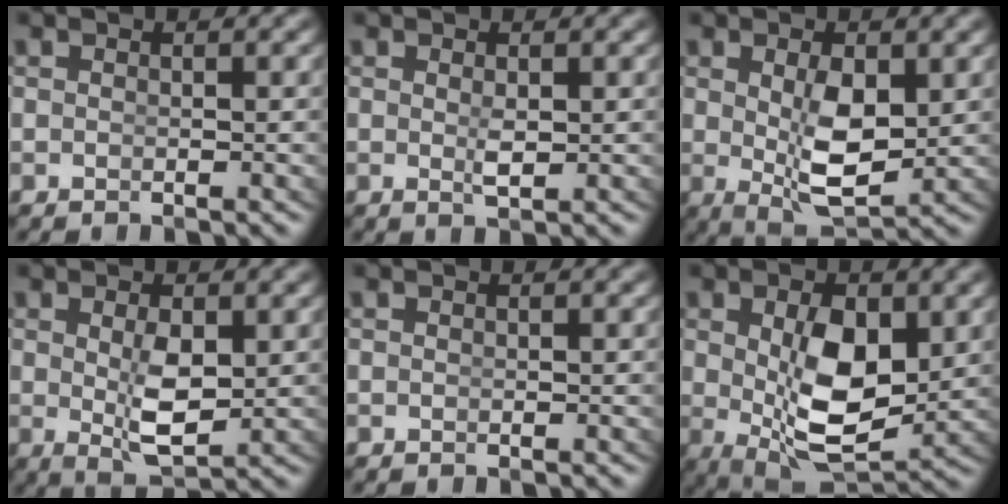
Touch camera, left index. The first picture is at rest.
{"total": 1.1, "force": [0.1, -0.1, 1.0], "torque": [-0.022, -0.011, 0.011]}
{"total": 5.7, "force": [-0.1, 2.3, 5.2], "torque": [-0.084, -0.024, 0.016]}
{"total": 4.2, "force": [0.0, 1.5, 3.9], "torque": [-0.068, -0.021, 0.015]}
{"total": 0.0}
{"total": 8.4, "force": [-0.8, 4.5, 7.0], "torque": [-0.124, -0.042, 0.016]}